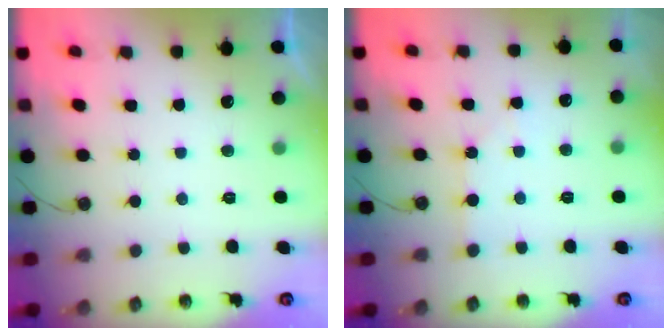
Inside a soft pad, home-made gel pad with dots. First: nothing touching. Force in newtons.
{"total": 0.9, "press": 0.9, "slide": 0.1}